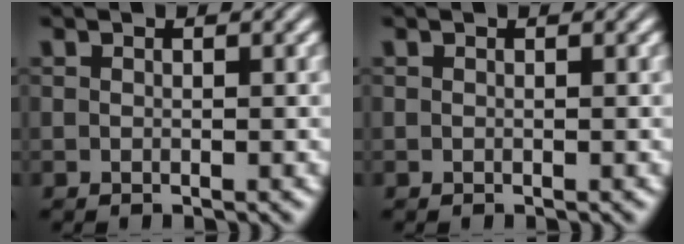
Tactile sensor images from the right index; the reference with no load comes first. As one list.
[{"total": 0.0}]